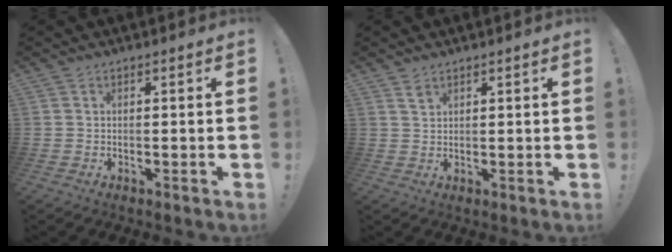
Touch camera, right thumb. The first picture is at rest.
{"total": 2.1, "force": [1.6, 1.1, 0.8], "torque": [-0.003, -0.010, 0.028]}